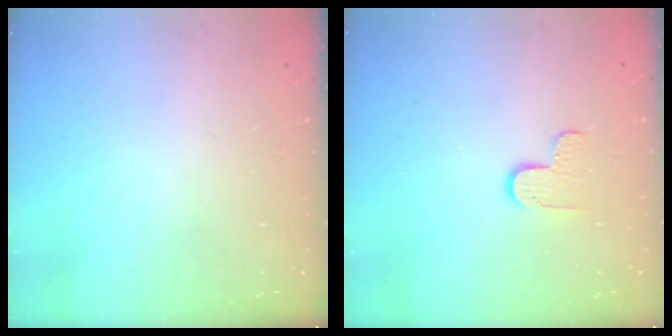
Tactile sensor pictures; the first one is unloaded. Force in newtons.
{"total": 5.8, "press": 5.7, "slide": 0.6}